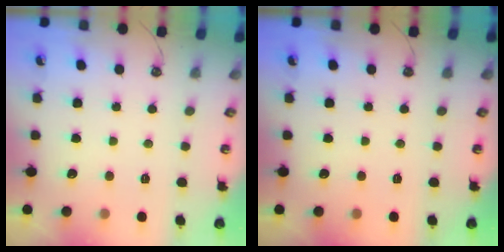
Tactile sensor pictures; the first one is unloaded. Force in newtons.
{"total": 0.0}